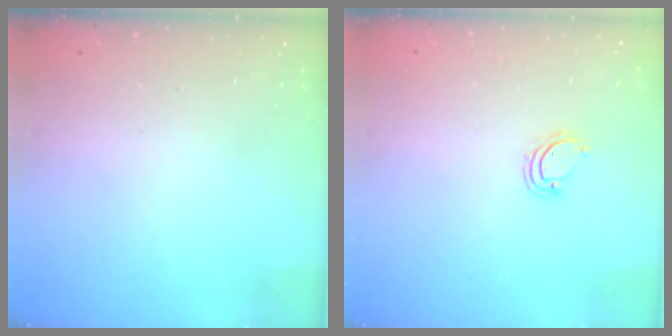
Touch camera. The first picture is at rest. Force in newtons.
{"total": 3.9, "press": 3.9, "slide": 0.3}